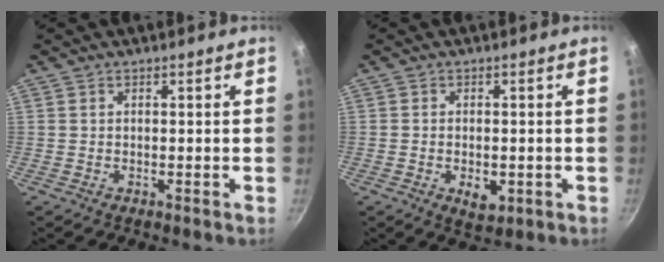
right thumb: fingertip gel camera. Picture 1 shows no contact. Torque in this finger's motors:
{"motor_torque": [-0.32, 0.09, -0.11, 0.01, 0.07]}